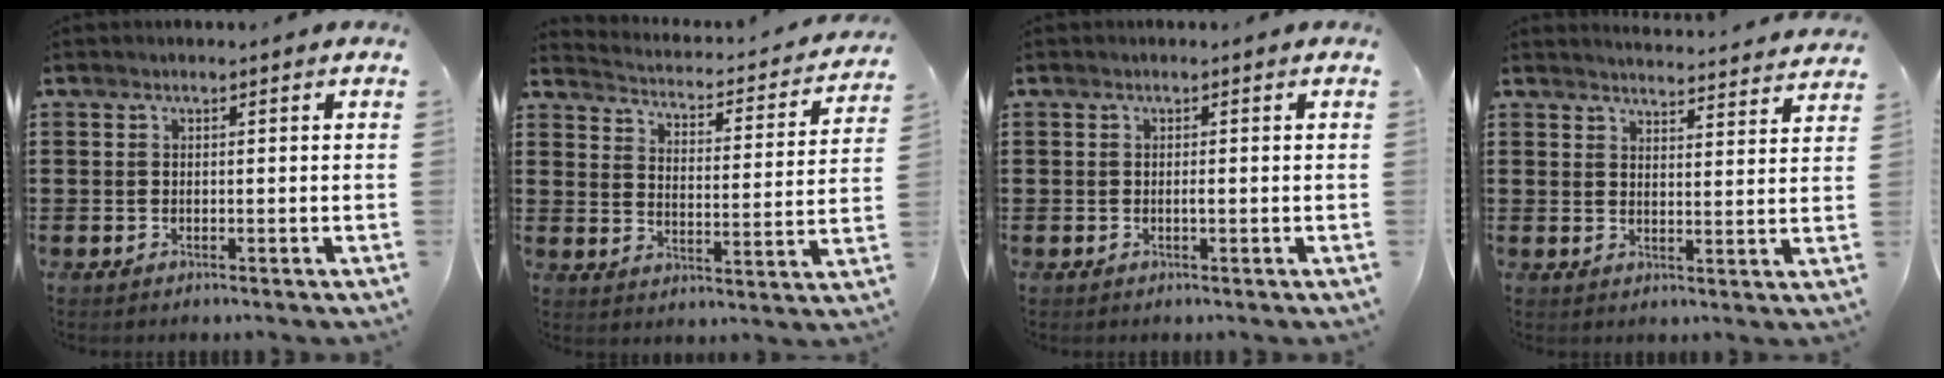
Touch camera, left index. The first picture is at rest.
{"total": 2.3, "force": [2.2, 0.1, 0.4], "torque": [-0.027, -0.027, 0.027]}
{"total": 0.6, "force": [0.0, 0.0, 0.6], "torque": [-0.010, -0.003, 0.001]}
{"total": 3.8, "force": [3.7, -0.5, 0.1], "torque": [-0.007, -0.032, 0.063]}